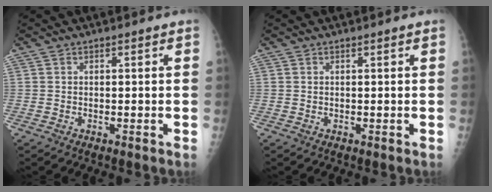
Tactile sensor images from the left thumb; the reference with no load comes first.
{"total": 0.0}